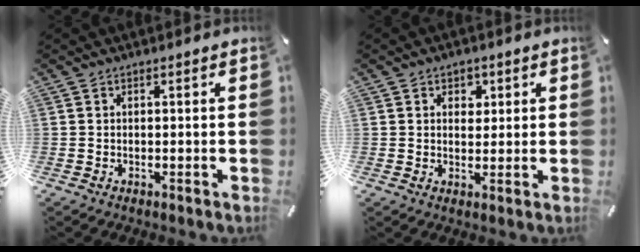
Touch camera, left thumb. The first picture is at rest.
{"total": 3.2, "force": [1.1, 2.7, 1.4], "torque": [-0.009, -0.004, 0.012]}